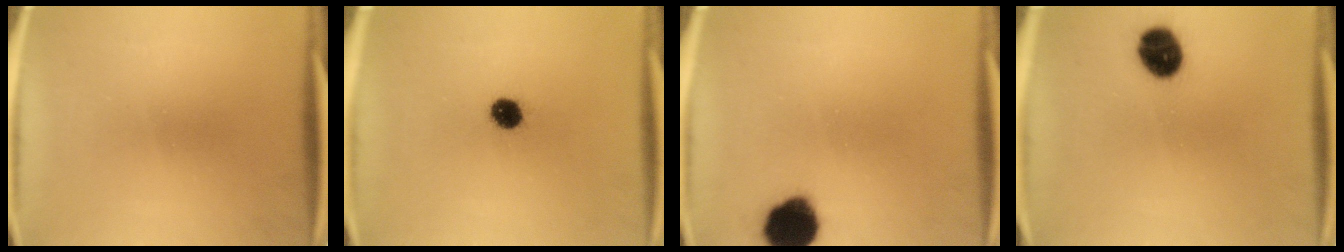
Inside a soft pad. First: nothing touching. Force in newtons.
{"total": 5.0}
{"total": 11.4}
{"total": 8.9}